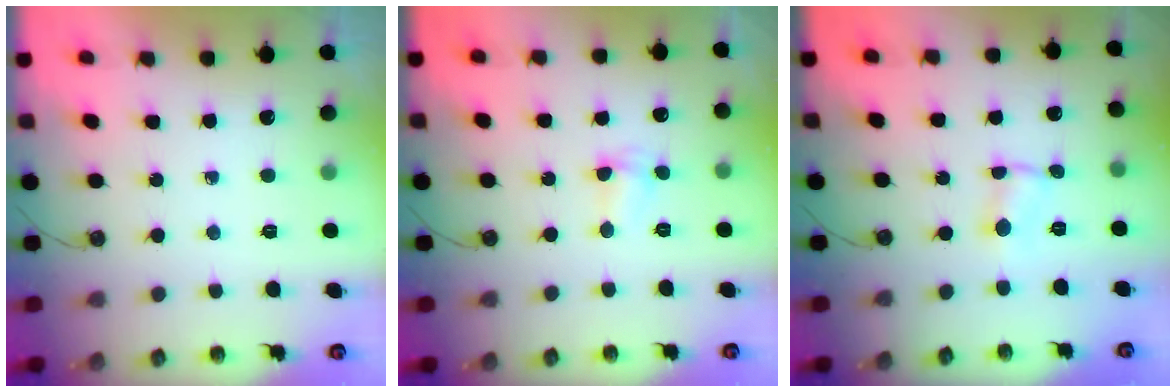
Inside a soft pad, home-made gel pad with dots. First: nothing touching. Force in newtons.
{"total": 1.9, "press": 1.8, "slide": 0.5}
{"total": 1.9, "press": 1.9, "slide": 0.2}